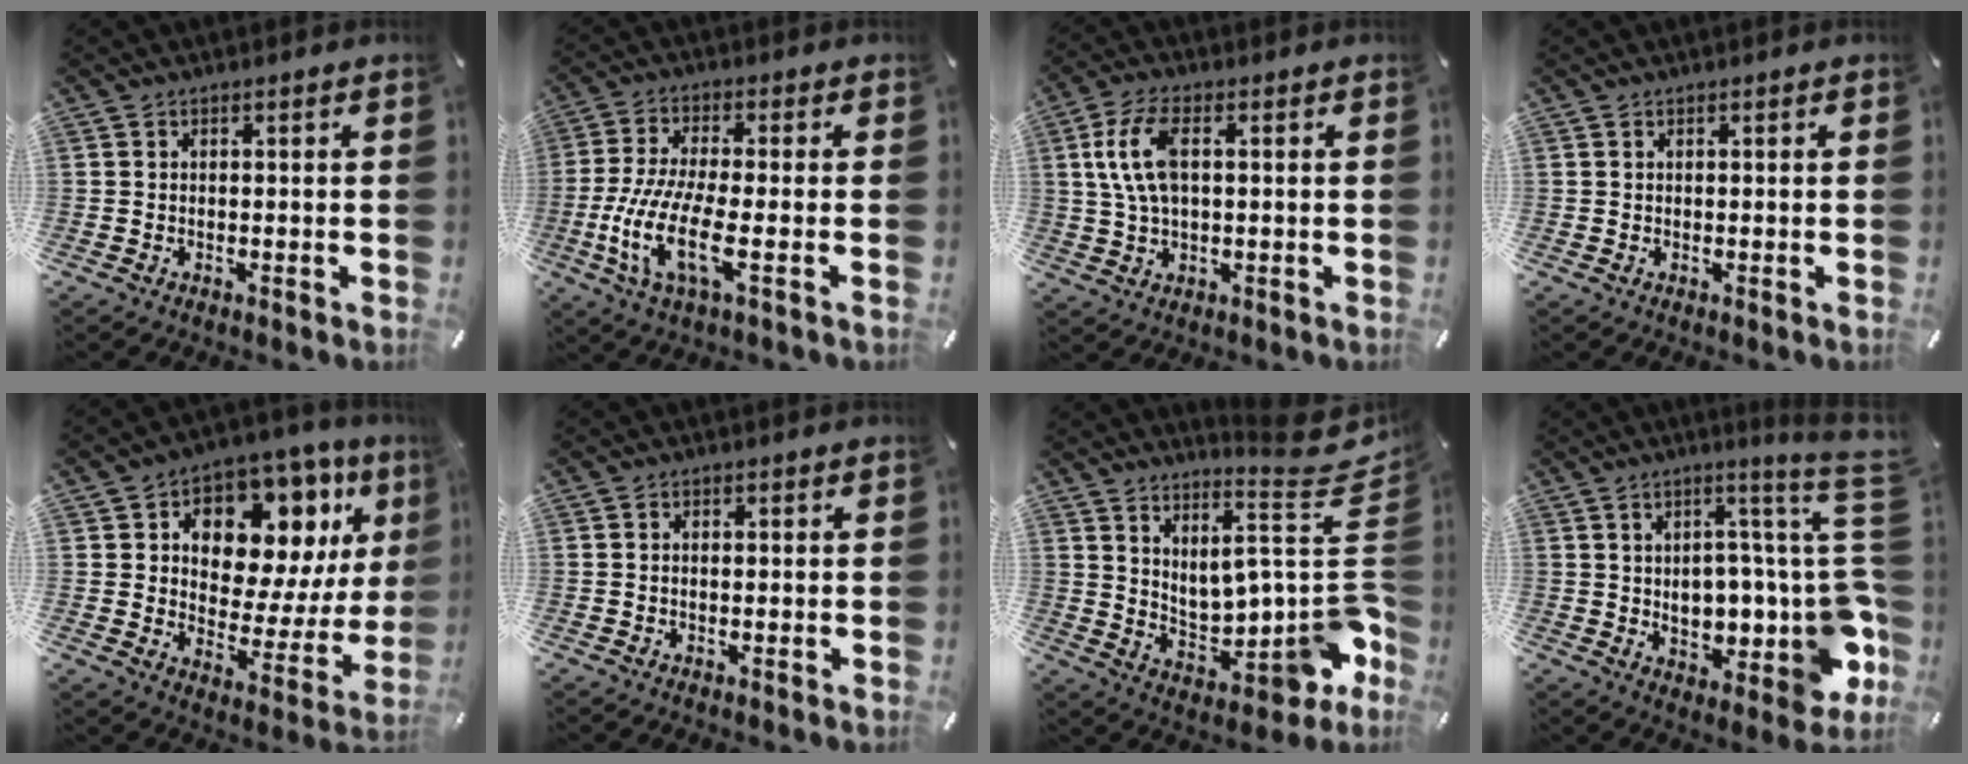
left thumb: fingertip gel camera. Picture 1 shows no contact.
{"total": 12.7, "force": [-3.4, 3.9, 11.6], "torque": [-0.256, -0.019, -0.067]}
{"total": 9.3, "force": [2.0, 4.8, 7.7], "torque": [-0.176, 0.003, 0.031]}
{"total": 0.0}
{"total": 13.7, "force": [7.1, 9.1, 7.3], "torque": [-0.107, -0.059, 0.126]}
{"total": 1.0, "force": [-0.3, 0.6, 0.7], "torque": [-0.014, 0.001, -0.007]}
{"total": 16.8, "force": [6.6, 6.5, 14.0], "torque": [-0.170, -0.097, 0.105]}
{"total": 15.4, "force": [2.3, 5.1, 14.3], "torque": [-0.188, -0.051, 0.038]}